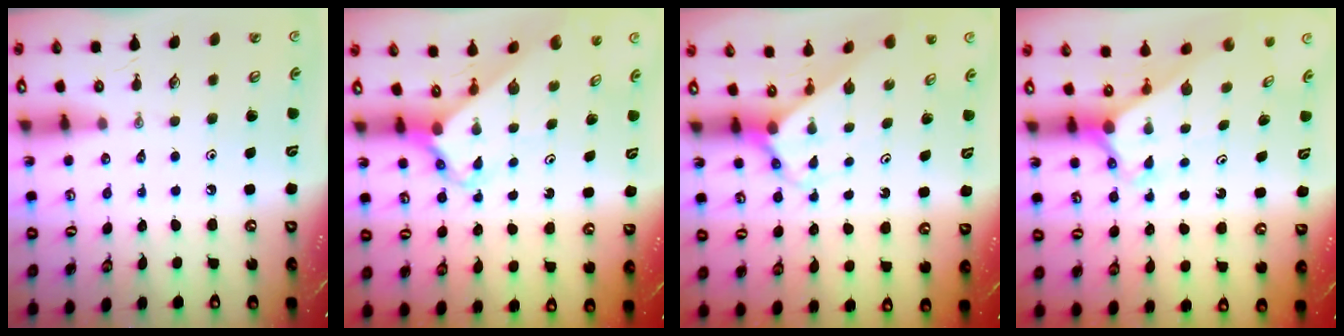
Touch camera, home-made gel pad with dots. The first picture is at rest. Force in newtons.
{"total": 2.4, "press": 2.4, "slide": 0.2}
{"total": 2.7, "press": 2.7, "slide": 0.2}
{"total": 2.6, "press": 2.6, "slide": 0.2}